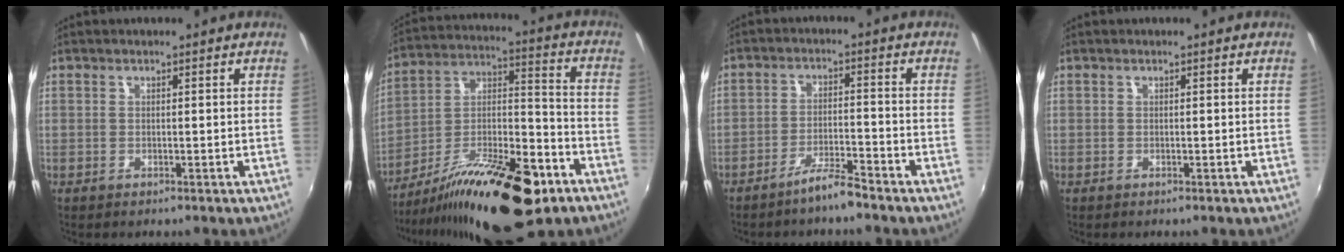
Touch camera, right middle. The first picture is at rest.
{"total": 24.4, "force": [-14.1, 8.4, 18.1], "torque": [-0.301, -0.010, -0.223]}
{"total": 4.9, "force": [-4.3, 0.0, 2.4], "torque": [-0.060, 0.003, -0.077]}
{"total": 0.0}